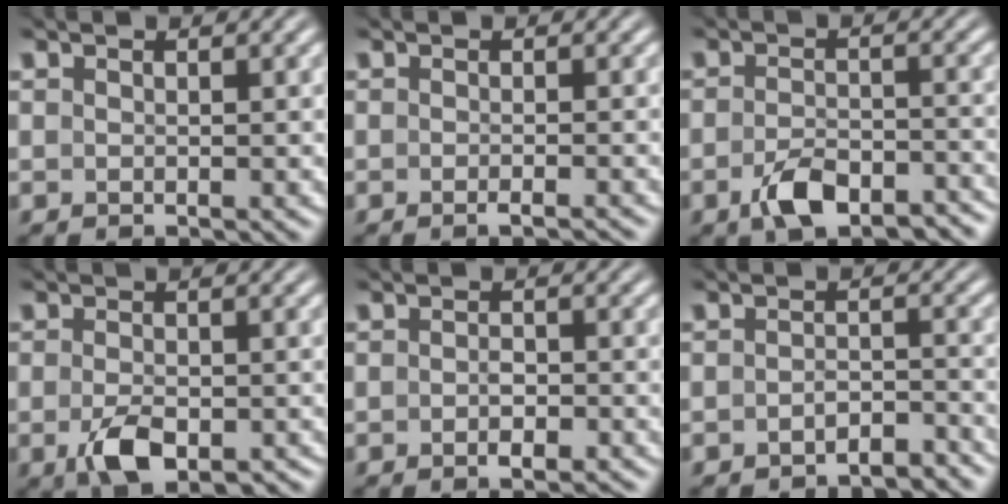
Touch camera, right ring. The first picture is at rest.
{"total": 1.4, "force": [-1.3, -0.2, 0.6], "torque": [-0.007, 0.004, -0.024]}
{"total": 4.6, "force": [-3.8, 1.4, 2.2], "torque": [-0.034, -0.006, -0.061]}
{"total": 4.2, "force": [-2.3, 1.8, 3.1], "torque": [-0.051, -0.016, -0.028]}
{"total": 1.7, "force": [-1.2, 0.5, 1.1], "torque": [-0.016, -0.001, -0.018]}
{"total": 3.4, "force": [-3.2, 0.4, 0.7], "torque": [-0.006, -0.007, -0.054]}